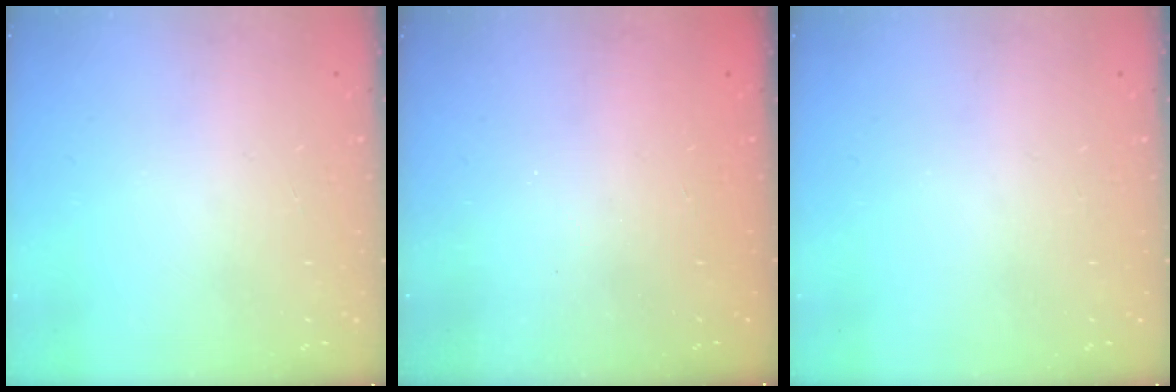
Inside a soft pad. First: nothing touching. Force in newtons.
{"total": 1.9, "press": 1.9, "slide": 0.6}
{"total": 0.0}